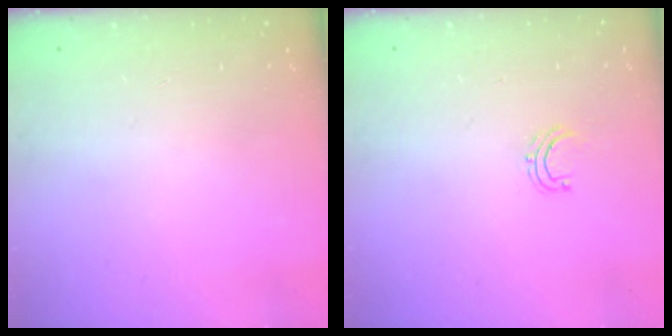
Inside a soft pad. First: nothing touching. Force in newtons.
{"total": 3.9, "press": 3.9, "slide": 0.3}